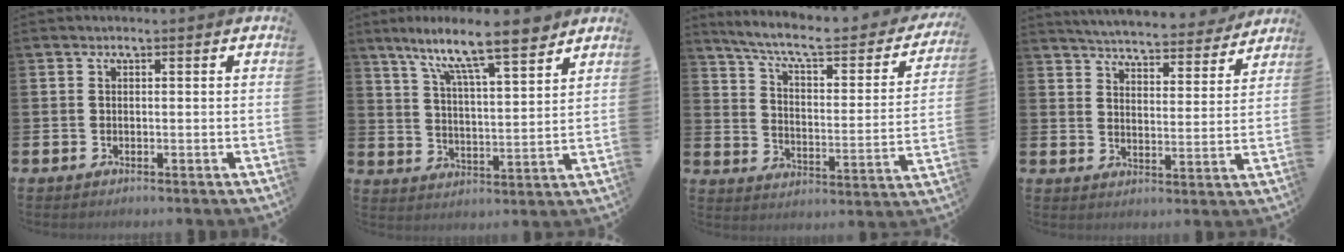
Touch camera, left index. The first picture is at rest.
{"total": 10.5, "force": [8.8, 1.1, 5.8], "torque": [-0.131, -0.052, 0.148]}
{"total": 7.6, "force": [6.4, 1.7, 3.7], "torque": [-0.099, -0.045, 0.102]}
{"total": 5.3, "force": [5.2, 0.5, 0.8], "torque": [-0.036, -0.042, 0.088]}